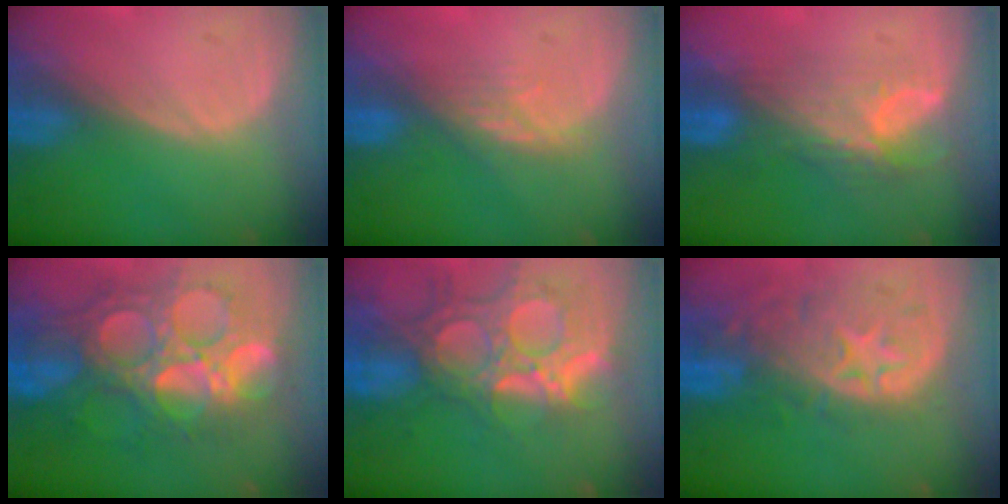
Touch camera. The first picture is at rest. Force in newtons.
{"total": 3.7, "press": 3.4, "slide": 1.5}
{"total": 7.8, "press": 6.7, "slide": 4.1}
{"total": 13.2, "press": 13.1, "slide": 1.7}
{"total": 13.4, "press": 11.4, "slide": 7.0}
{"total": 11.1, "press": 9.8, "slide": 5.1}